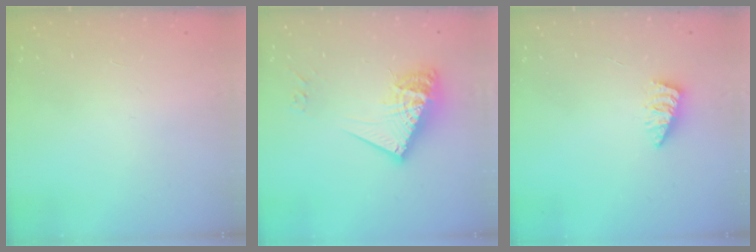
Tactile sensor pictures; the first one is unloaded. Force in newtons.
{"total": 17.1, "press": 17.1, "slide": 1.4}
{"total": 2.6, "press": 2.6, "slide": 0.2}